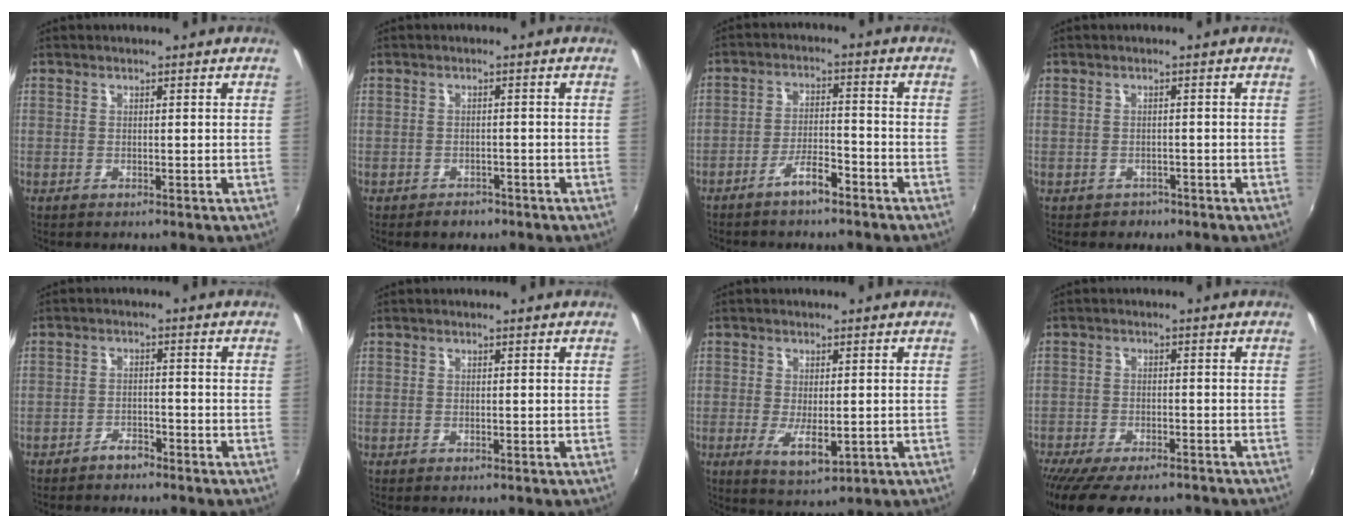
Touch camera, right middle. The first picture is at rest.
{"total": 2.7, "force": [-2.0, 1.7, 0.8], "torque": [-0.021, -0.004, -0.026]}
{"total": 5.3, "force": [-4.1, 1.3, 3.1], "torque": [-0.071, 0.006, -0.069]}
{"total": 2.2, "force": [-1.3, 1.7, 0.3], "torque": [-0.011, -0.002, -0.016]}
{"total": 2.7, "force": [-2.4, 1.0, 0.8], "torque": [-0.028, 0.005, -0.039]}
{"total": 0.0}
{"total": 5.9, "force": [-1.4, 2.5, 5.2], "torque": [-0.098, -0.018, -0.020]}
{"total": 14.6, "force": [-11.8, 4.3, 7.4], "torque": [-0.160, -0.045, -0.186]}